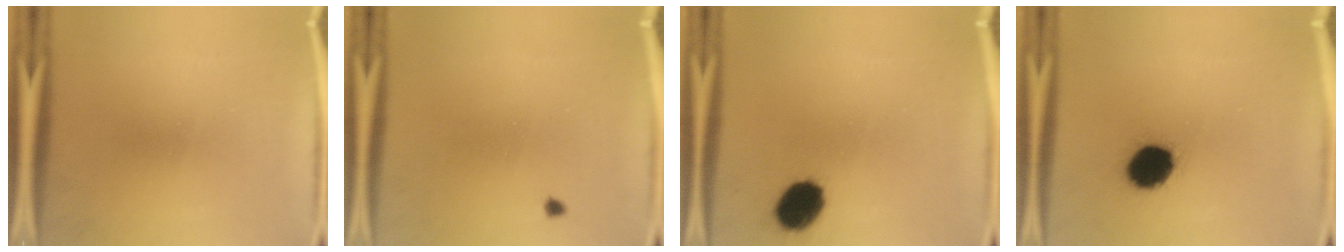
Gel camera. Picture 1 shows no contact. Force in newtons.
{"total": 0.6}
{"total": 9.4}
{"total": 12.3}